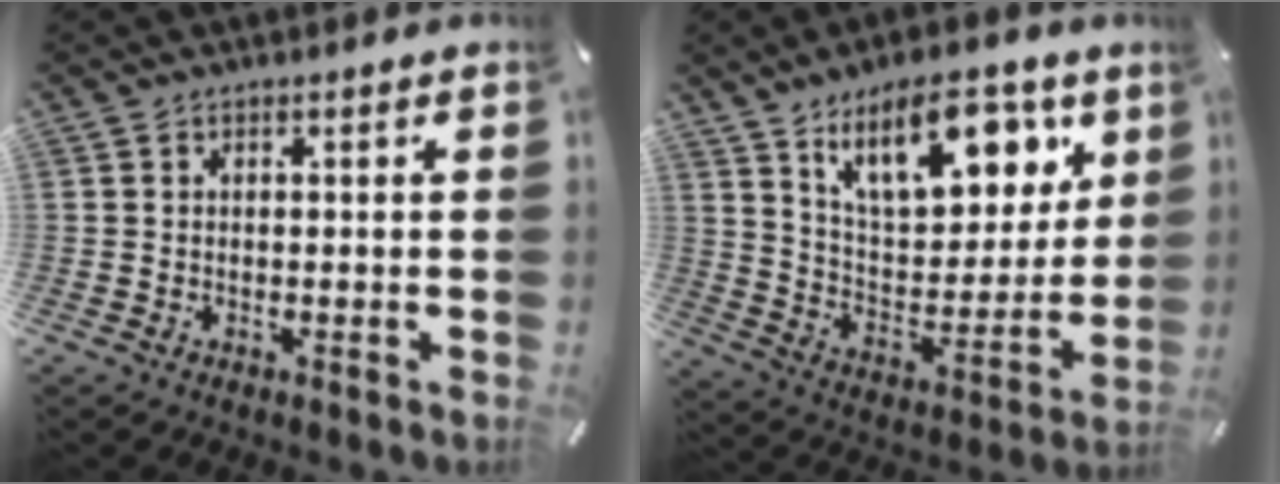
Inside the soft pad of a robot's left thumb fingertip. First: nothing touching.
{"total": 18.1, "force": [11.2, 8.7, 11.2], "torque": [-0.166, -0.055, 0.194]}